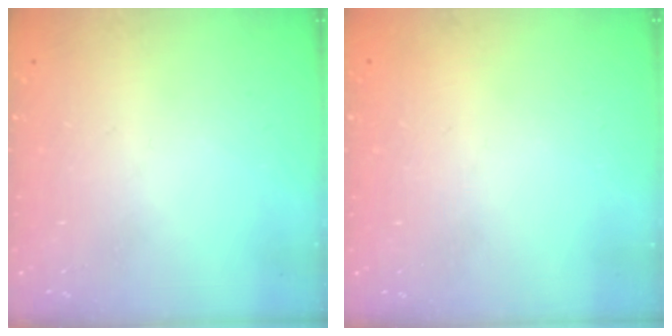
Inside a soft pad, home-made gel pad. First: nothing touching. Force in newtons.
{"total": 2.2, "press": 2.2, "slide": 0.1}